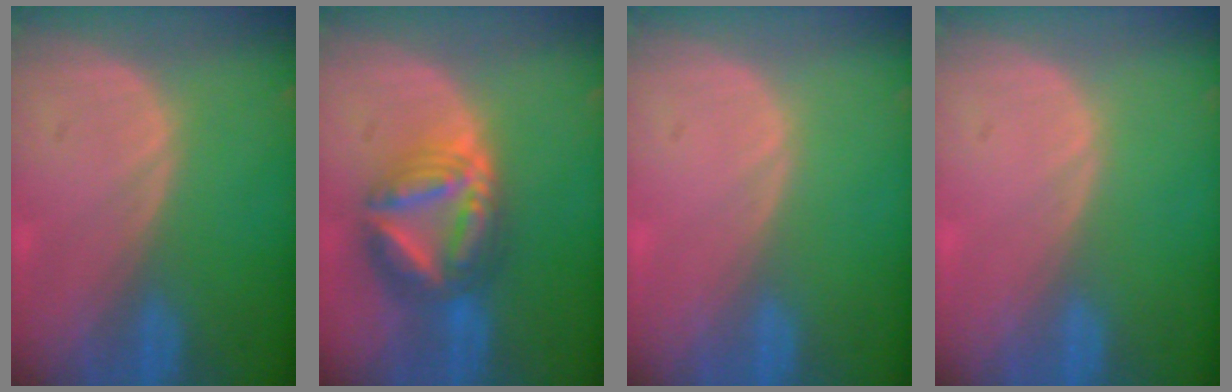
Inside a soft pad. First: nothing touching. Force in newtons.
{"total": 8.7, "press": 8.7, "slide": 0.8}
{"total": 0.0}
{"total": 0.0}